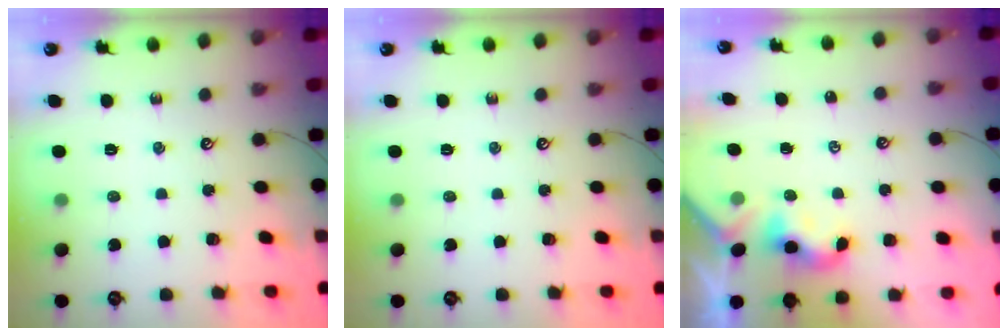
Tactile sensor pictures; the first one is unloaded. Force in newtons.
{"total": 0.0}
{"total": 2.4, "press": 2.4, "slide": 0.2}